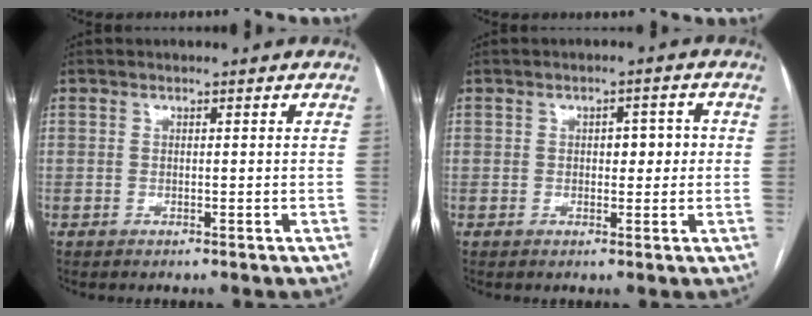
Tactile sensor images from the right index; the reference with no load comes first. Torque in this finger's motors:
{"motor_torque": [0.46, 0.17, 0.21, 0.05]}